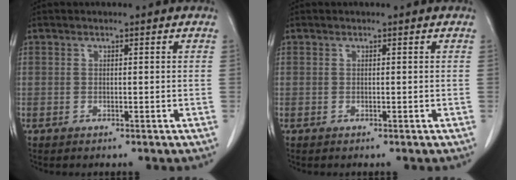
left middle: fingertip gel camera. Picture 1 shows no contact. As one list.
[{"total": 0.0}]